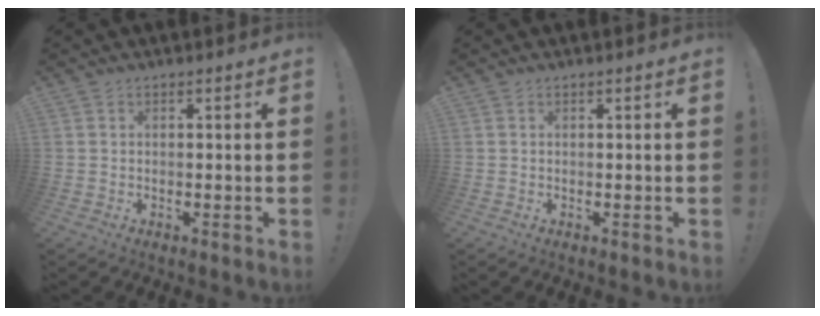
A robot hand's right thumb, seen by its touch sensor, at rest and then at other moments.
{"total": 0.0}